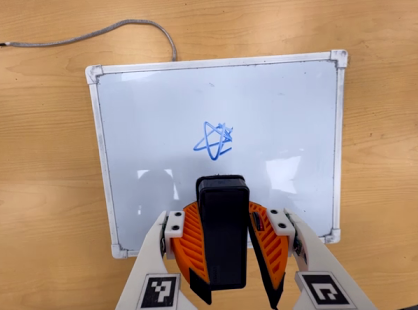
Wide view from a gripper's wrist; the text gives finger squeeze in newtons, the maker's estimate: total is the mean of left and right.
{"total": 9.6, "left": 9.3, "right": 9.8}